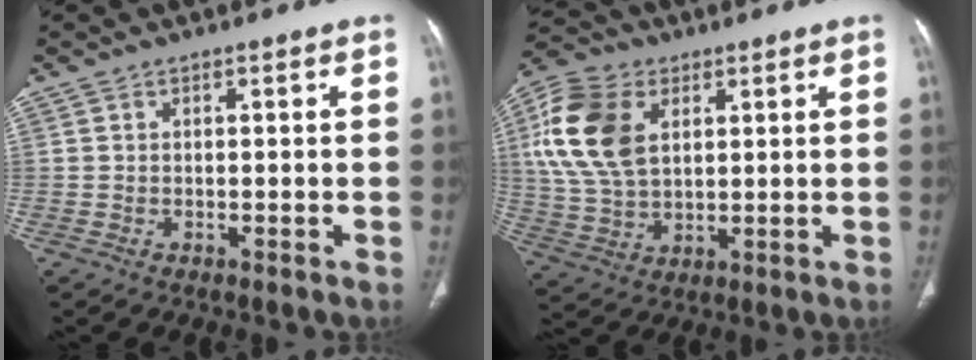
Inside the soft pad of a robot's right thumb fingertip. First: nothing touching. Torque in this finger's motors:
{"motor_torque": [-0.52, 1.75, 0.64, 0.51, 0.43]}